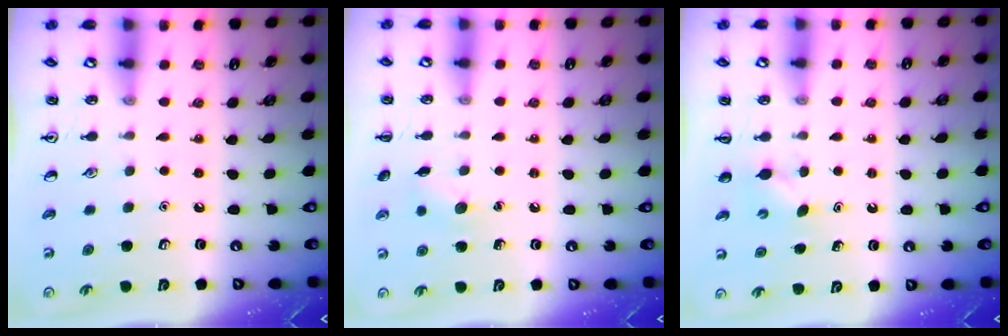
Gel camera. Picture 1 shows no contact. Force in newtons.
{"total": 6.6, "press": 6.3, "slide": 1.7}
{"total": 3.1, "press": 3.0, "slide": 0.7}